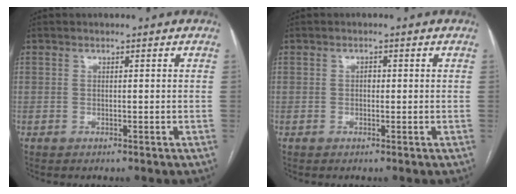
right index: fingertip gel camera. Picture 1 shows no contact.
{"total": 0.9, "force": [0.0, 0.6, 0.7], "torque": [-0.008, 0.003, -0.003]}